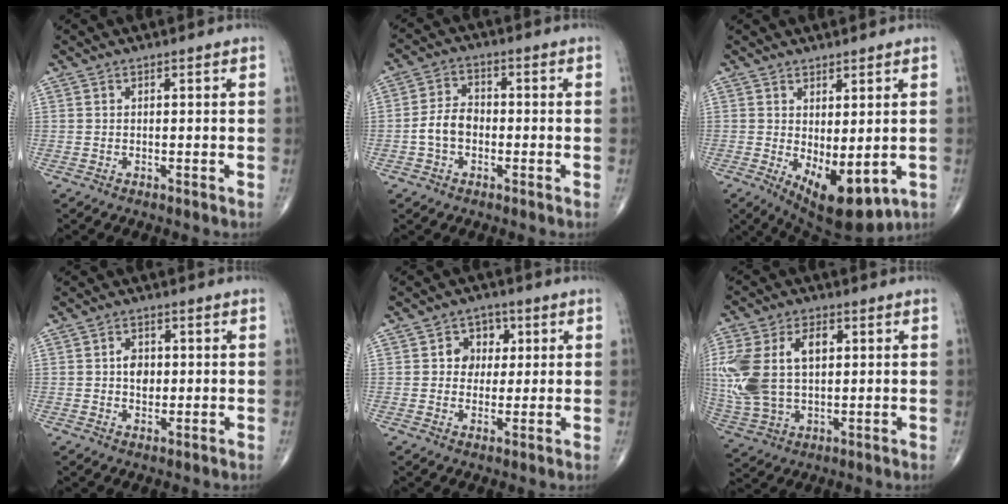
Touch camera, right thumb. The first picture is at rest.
{"total": 5.9, "force": [-1.4, 4.2, 3.9], "torque": [-0.067, 0.023, -0.034]}
{"total": 11.1, "force": [-2.3, 4.9, 9.7], "torque": [-0.134, -0.017, -0.012]}
{"total": 4.3, "force": [0.2, 3.1, 2.9], "torque": [-0.030, 0.001, 0.002]}
{"total": 6.1, "force": [1.3, 5.3, 2.8], "torque": [-0.002, 0.004, 0.014]}
{"total": 18.1, "force": [2.8, 11.4, 13.8], "torque": [-0.306, 0.010, 0.061]}